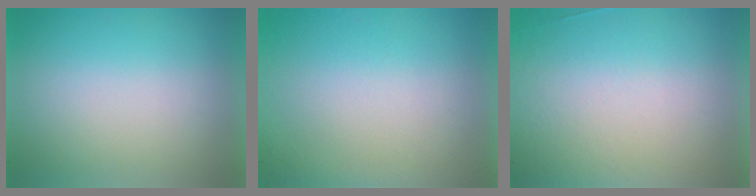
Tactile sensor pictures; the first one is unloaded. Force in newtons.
{"total": 6.9}
{"total": 4.5}